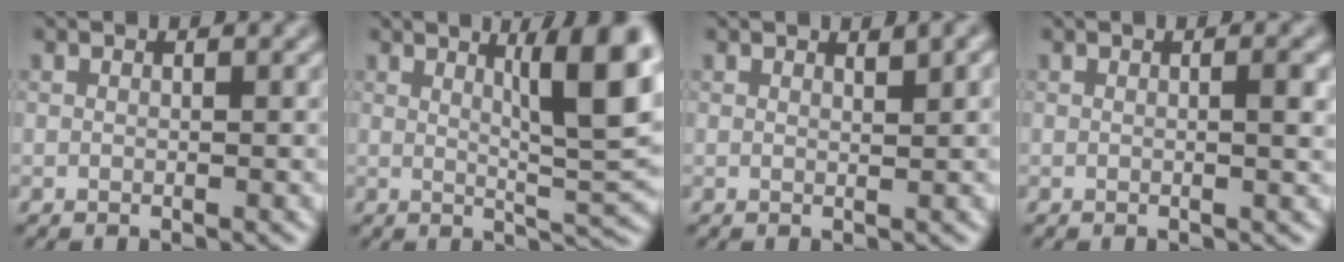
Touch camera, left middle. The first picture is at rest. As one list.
[{"total": 8.0, "force": [2.8, 1.4, 7.4], "torque": [-0.094, -0.002, 0.047]}, {"total": 1.5, "force": [1.0, 0.2, 1.0], "torque": [-0.012, 0.002, 0.016]}, {"total": 1.5, "force": [0.1, 0.3, 1.5], "torque": [-0.021, 0.001, 0.000]}]